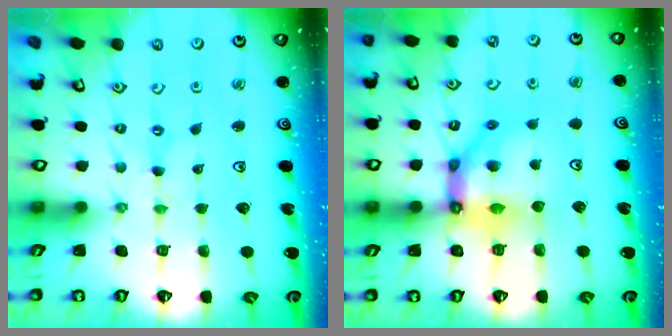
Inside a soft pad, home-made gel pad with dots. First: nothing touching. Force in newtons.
{"total": 12.4, "press": 12.3, "slide": 1.5}